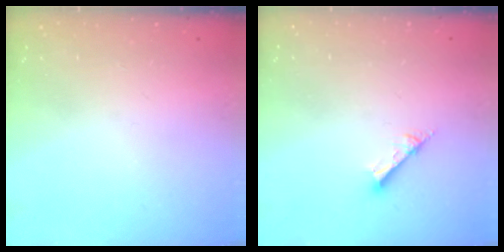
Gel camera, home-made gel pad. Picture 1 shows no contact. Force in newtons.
{"total": 5.0, "press": 5.0, "slide": 0.7}